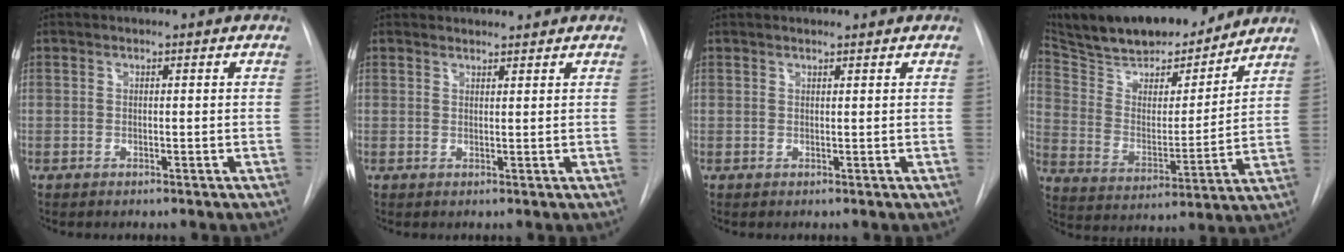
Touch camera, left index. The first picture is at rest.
{"total": 2.1, "force": [2.1, 0.3, -0.1], "torque": [-0.004, 0.016, 0.036]}
{"total": 1.3, "force": [1.3, 0.1, 0.1], "torque": [-0.007, 0.013, 0.023]}
{"total": 21.7, "force": [19.0, 5.5, 9.0], "torque": [-0.157, 0.004, 0.302]}